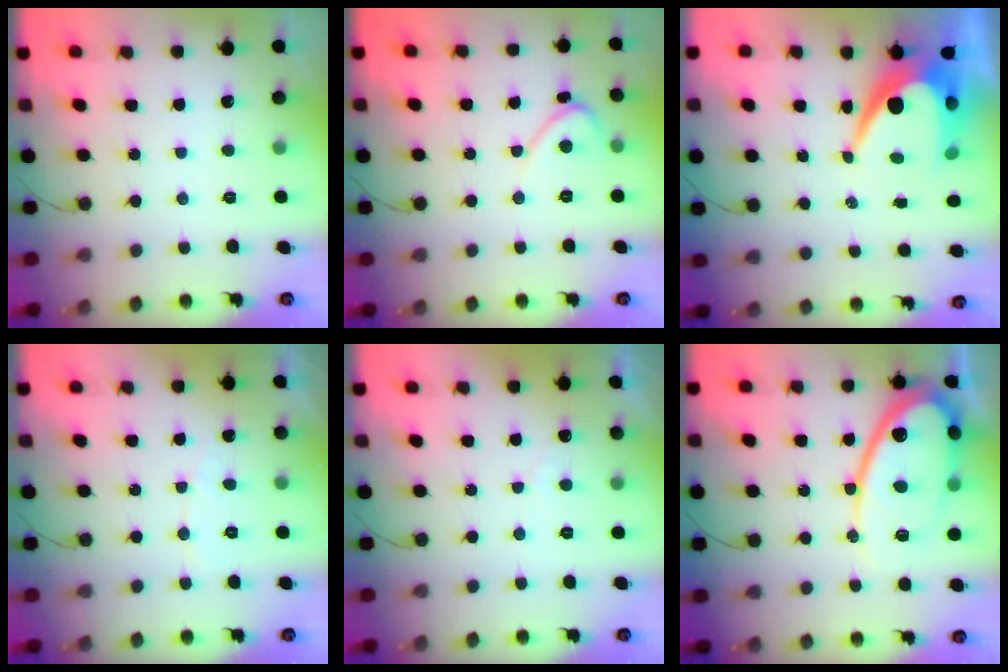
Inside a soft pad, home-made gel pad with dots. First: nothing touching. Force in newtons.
{"total": 3.9, "press": 3.9, "slide": 0.2}
{"total": 11.2, "press": 11.1, "slide": 0.9}
{"total": 3.6, "press": 3.6, "slide": 0.2}
{"total": 2.3, "press": 2.3, "slide": 0.1}
{"total": 19.0, "press": 18.9, "slide": 1.9}